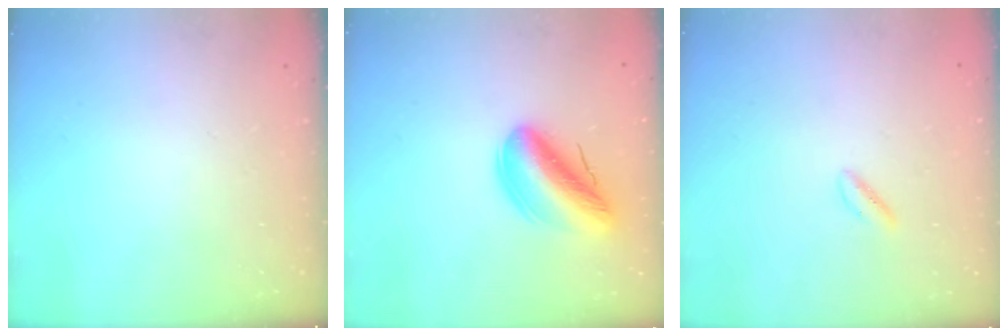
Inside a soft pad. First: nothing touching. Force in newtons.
{"total": 14.2, "press": 14.0, "slide": 2.6}
{"total": 1.9, "press": 1.7, "slide": 1.0}